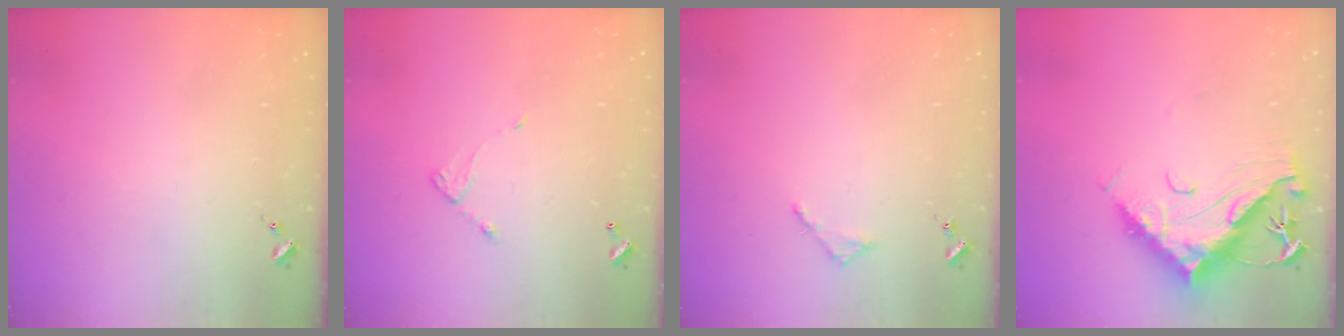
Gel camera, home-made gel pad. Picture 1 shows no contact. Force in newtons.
{"total": 4.9, "press": 4.9, "slide": 0.4}
{"total": 2.8, "press": 2.7, "slide": 0.3}
{"total": 14.6, "press": 14.5, "slide": 1.5}